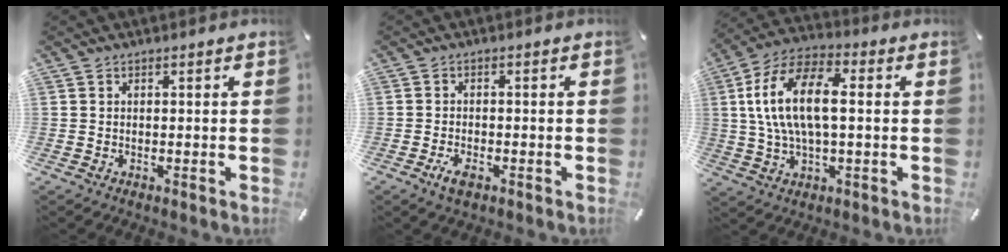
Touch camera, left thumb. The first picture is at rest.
{"total": 3.1, "force": [-1.7, 1.5, 2.1], "torque": [-0.047, 0.002, -0.032]}
{"total": 15.0, "force": [1.6, 7.3, 13.0], "torque": [-0.277, 0.004, 0.026]}